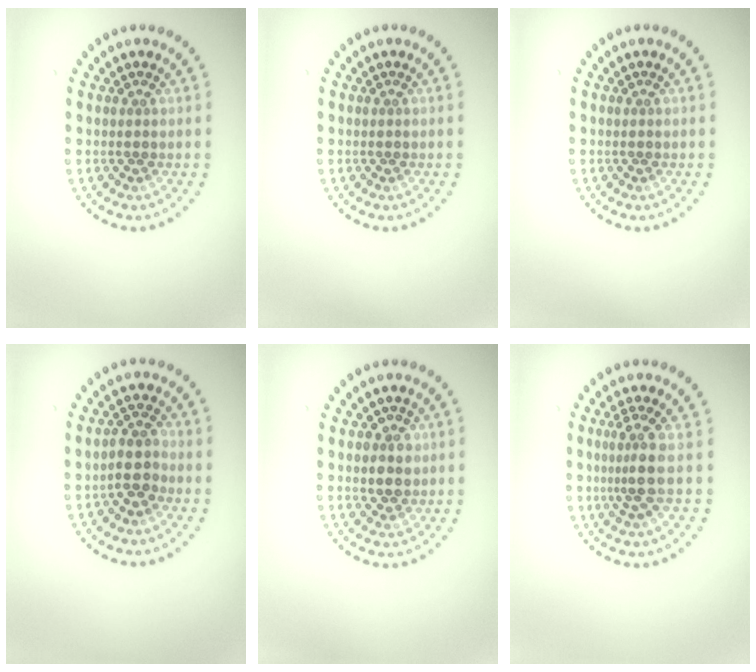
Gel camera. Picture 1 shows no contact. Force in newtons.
{"total": 0.0}
{"total": 0.0}
{"total": 2.5, "press": 2.2, "slide": 1.1}
{"total": 2.6, "press": 2.4, "slide": 0.7}
{"total": 2.6, "press": 1.9, "slide": 1.7}